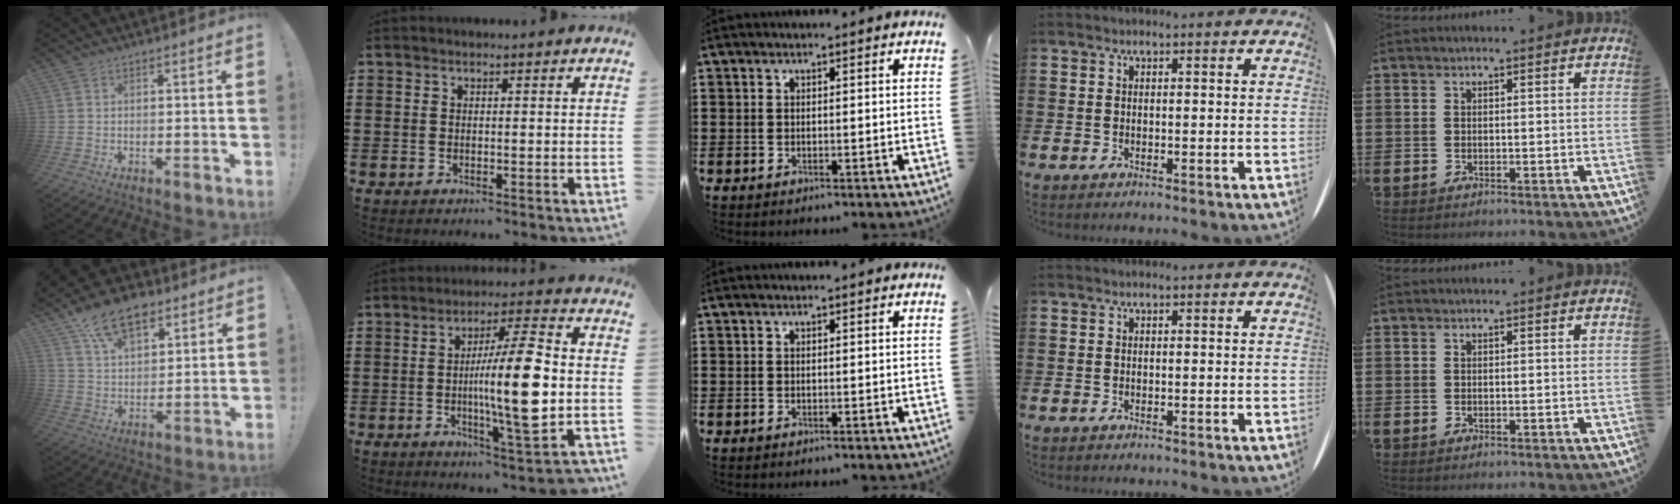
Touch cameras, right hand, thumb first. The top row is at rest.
{"thumb": {"total": 13.8, "force": [9.3, 7.6, 6.7], "torque": [-0.110, -0.057, 0.173]}, "index": {"total": 13.0, "force": [-1.5, 1.8, 12.8], "torque": [-0.207, -0.012, -0.037]}}